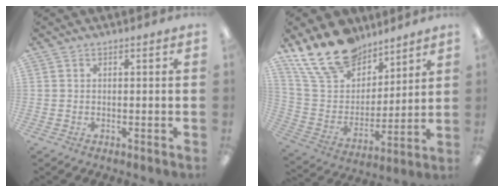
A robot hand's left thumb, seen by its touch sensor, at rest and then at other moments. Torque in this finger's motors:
{"motor_torque": [0.15, 0.13, 1.39, -1.38, 0.22]}